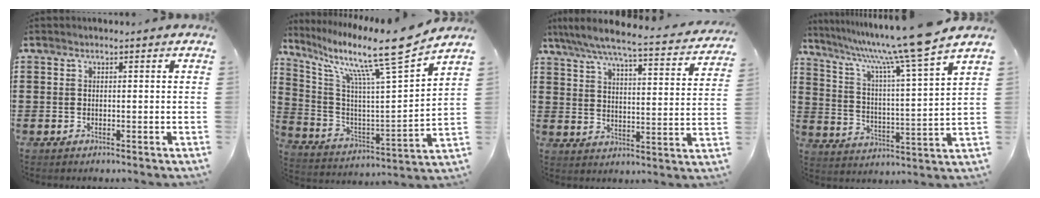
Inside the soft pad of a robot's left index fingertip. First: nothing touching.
{"total": 13.1, "force": [9.7, 0.8, 8.8], "torque": [-0.182, -0.065, 0.145]}
{"total": 6.1, "force": [5.4, -0.1, 2.8], "torque": [-0.078, -0.040, 0.086]}
{"total": 10.8, "force": [8.8, -1.3, 6.0], "torque": [-0.141, -0.065, 0.136]}